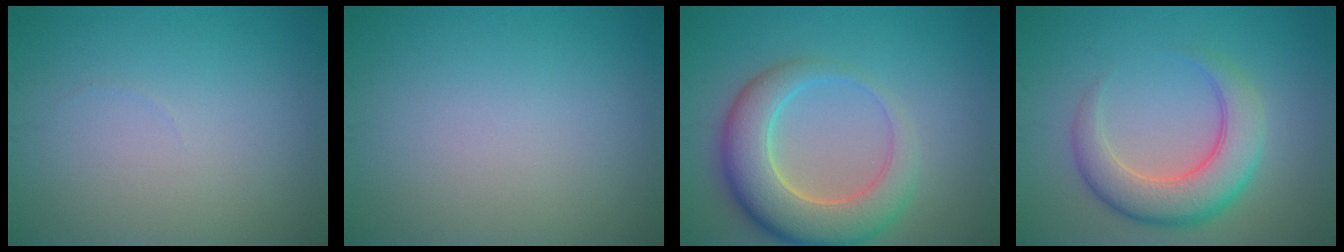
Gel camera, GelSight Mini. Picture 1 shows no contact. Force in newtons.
{"total": 0.0}
{"total": 7.7, "press": 7.7, "slide": 0.6}
{"total": 5.8, "press": 5.8, "slide": 0.5}